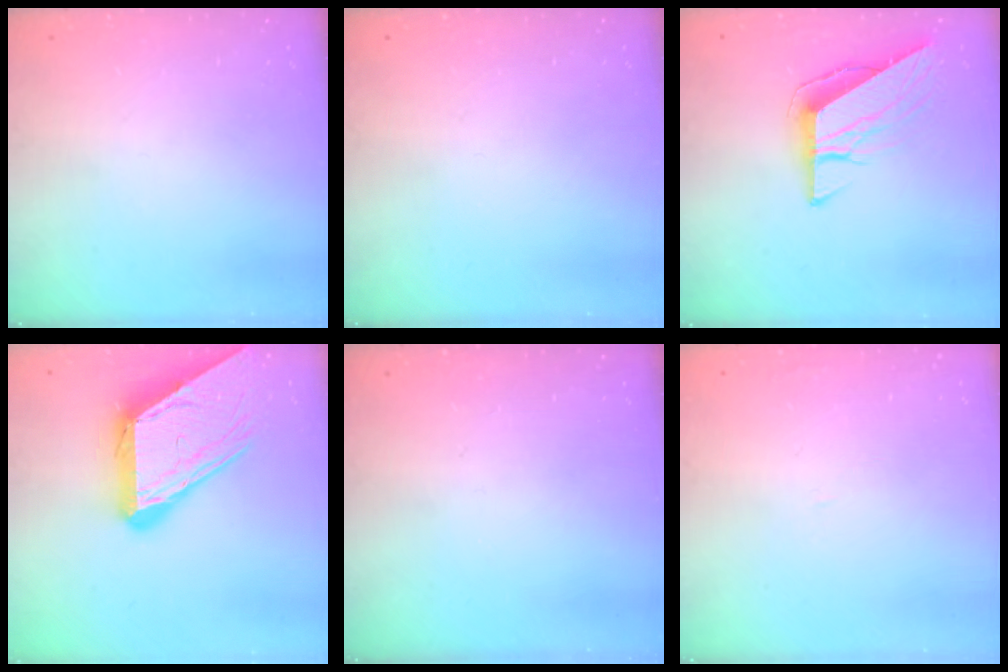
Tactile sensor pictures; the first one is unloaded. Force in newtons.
{"total": 0.0}
{"total": 9.4, "press": 9.4, "slide": 1.0}
{"total": 23.4, "press": 23.3, "slide": 2.5}
{"total": 0.0}
{"total": 0.9, "press": 0.9, "slide": 0.1}